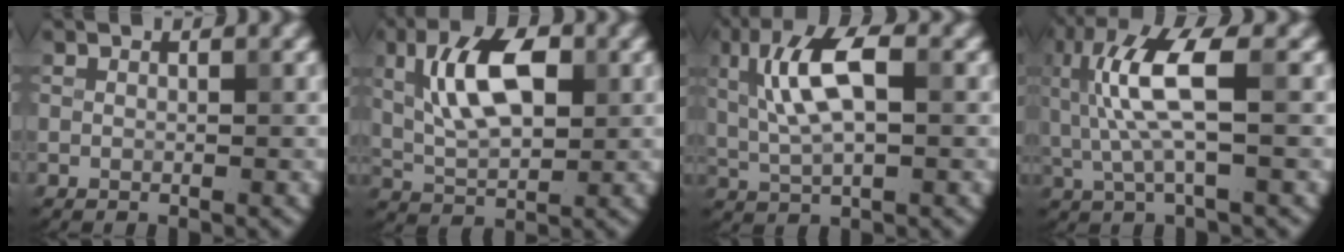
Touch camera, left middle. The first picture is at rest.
{"total": 7.0, "force": [1.7, 3.3, 6.0], "torque": [-0.109, 0.011, 0.027]}
{"total": 6.4, "force": [1.2, 2.3, 5.8], "torque": [-0.114, 0.011, 0.020]}
{"total": 7.0, "force": [0.9, 1.8, 6.7], "torque": [-0.154, 0.008, 0.018]}